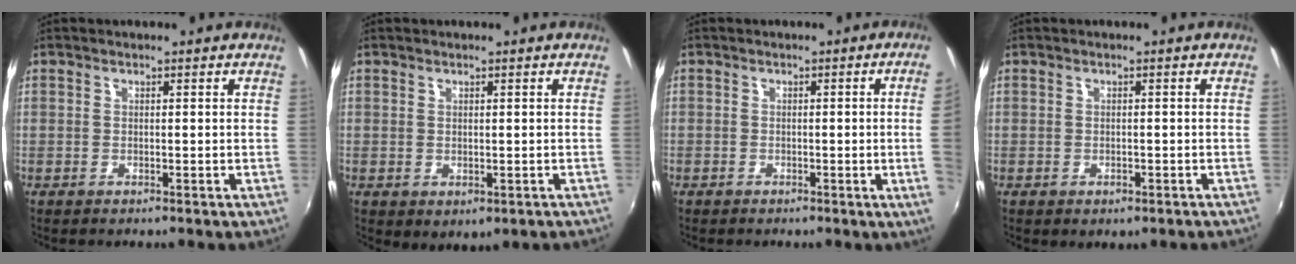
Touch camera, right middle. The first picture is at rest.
{"total": 1.9, "force": [0.1, 1.2, 1.4], "torque": [-0.022, -0.007, 0.008]}
{"total": 3.9, "force": [-0.1, -1.8, 3.4], "torque": [-0.056, -0.010, 0.004]}
{"total": 1.8, "force": [-0.9, 1.2, 0.9], "torque": [-0.016, -0.007, -0.012]}